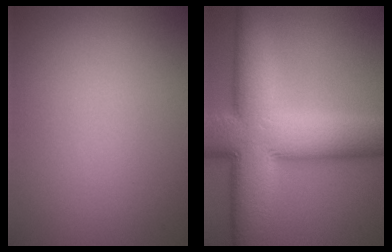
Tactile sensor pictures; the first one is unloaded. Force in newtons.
{"total": 14.4, "press": 14.4, "slide": 0.8}